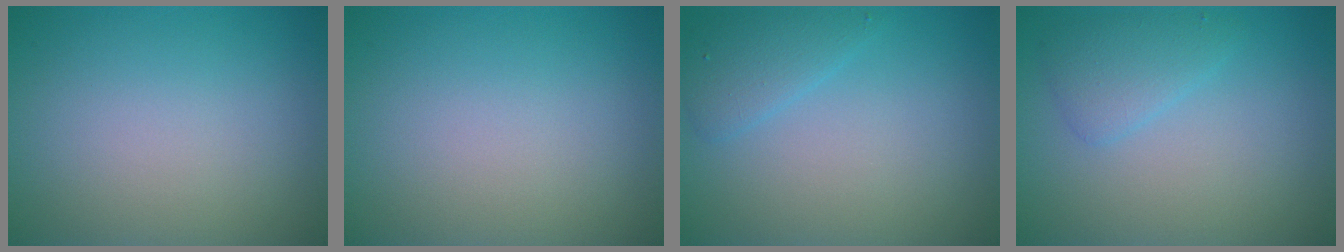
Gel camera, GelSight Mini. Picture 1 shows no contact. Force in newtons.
{"total": 0.0}
{"total": 2.0, "press": 2.0, "slide": 0.1}
{"total": 2.1, "press": 2.1, "slide": 0.1}